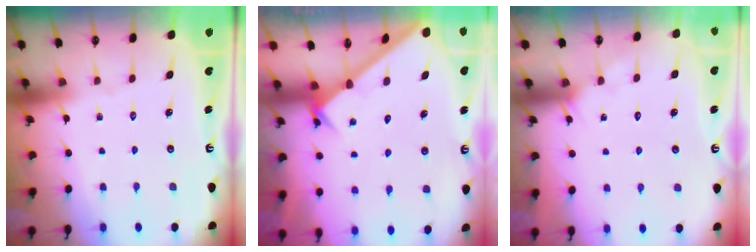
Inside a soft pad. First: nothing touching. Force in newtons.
{"total": 1.8, "press": 1.8, "slide": 0.2}
{"total": 2.8, "press": 2.8, "slide": 0.1}